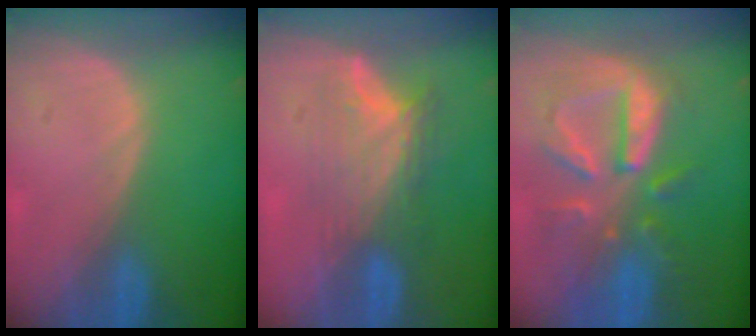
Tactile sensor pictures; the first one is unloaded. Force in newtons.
{"total": 7.8, "press": 6.8, "slide": 3.7}
{"total": 10.3, "press": 9.2, "slide": 4.6}